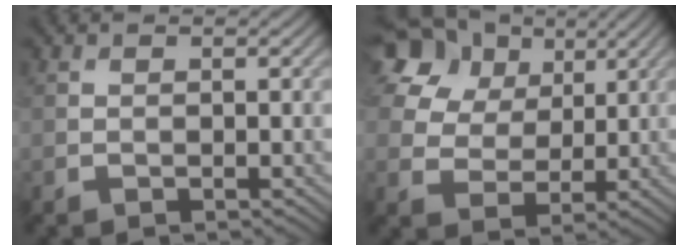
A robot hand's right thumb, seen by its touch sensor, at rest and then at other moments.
{"total": 14.7, "force": [7.9, 10.2, 7.1], "torque": [-0.200, 0.045, 0.171]}